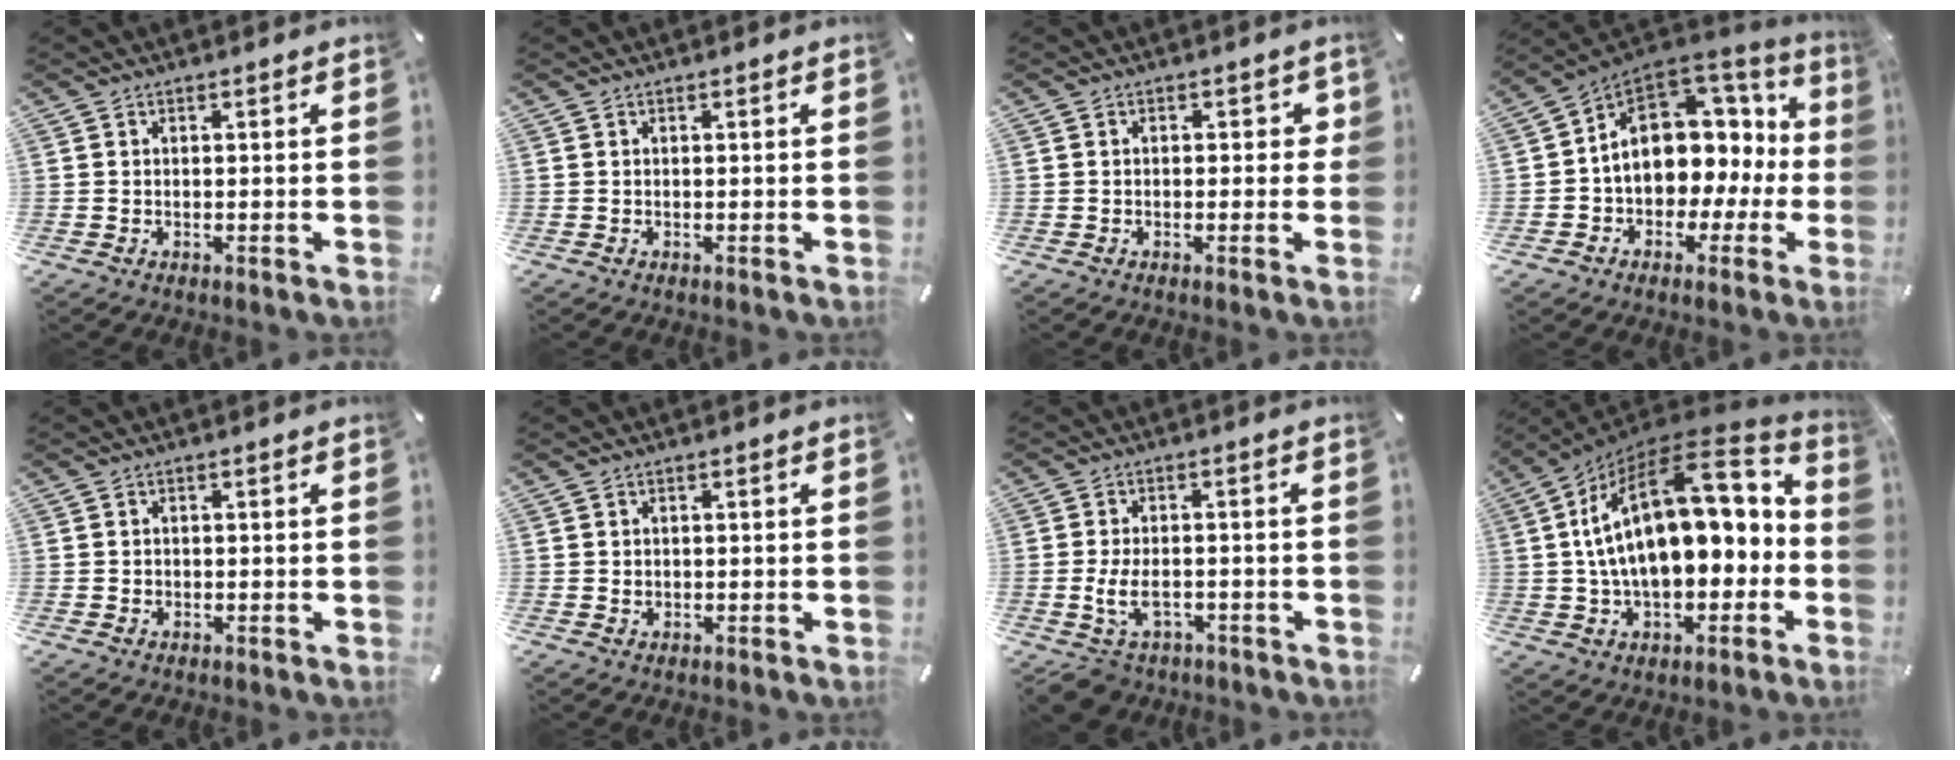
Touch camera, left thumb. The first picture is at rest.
{"total": 0.0}
{"total": 2.2, "force": [-0.1, 1.5, 1.5], "torque": [-0.013, 0.003, -0.008]}
{"total": 11.8, "force": [2.8, 9.3, 6.6], "torque": [-0.113, -0.029, 0.051]}
{"total": 0.9, "force": [-0.1, 0.8, 0.4], "torque": [-0.007, 0.006, -0.004]}
{"total": 1.0, "force": [0.0, 0.9, 0.4], "torque": [-0.009, 0.005, -0.001]}
{"total": 7.3, "force": [-2.2, 5.0, 4.8], "torque": [-0.105, 0.010, -0.039]}
{"total": 24.6, "force": [4.7, 13.8, 19.7], "torque": [-0.338, -0.026, 0.081]}